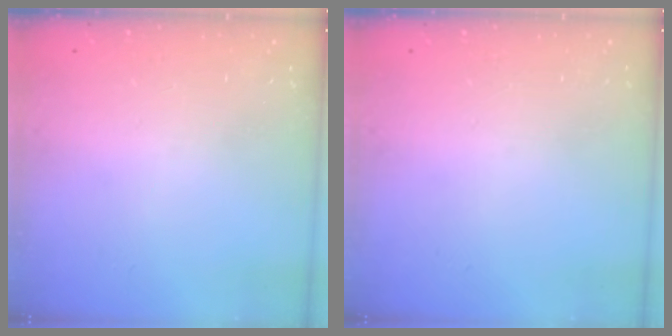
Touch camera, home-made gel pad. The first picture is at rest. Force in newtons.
{"total": 0.0}